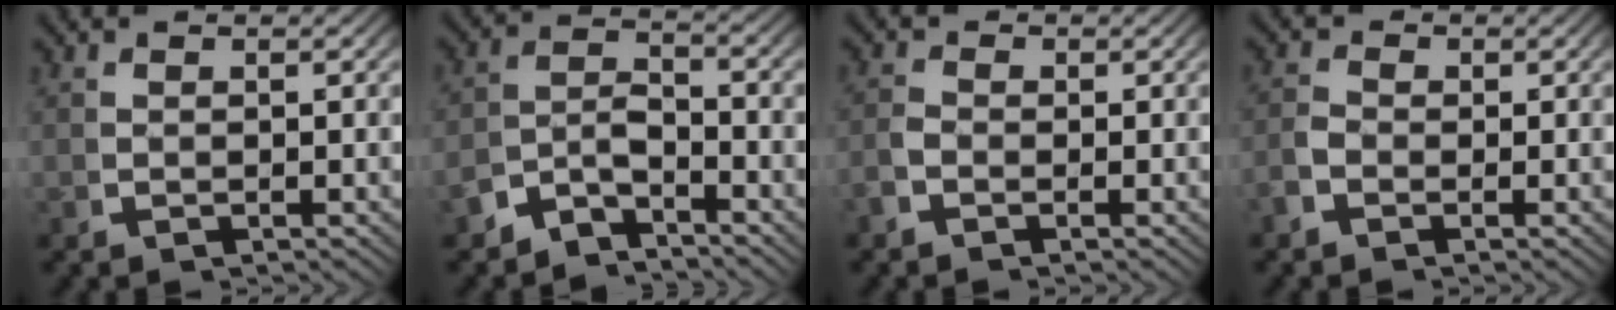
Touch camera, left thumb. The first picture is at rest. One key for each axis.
{"total": 4.5, "fx": -2.8, "fy": 2.6, "fz": 2.3, "tx": -0.042, "ty": -0.018, "tz": -0.049}
{"total": 1.6, "fx": -0.7, "fy": 1.3, "fz": 0.7, "tx": -0.010, "ty": -0.001, "tz": -0.021}
{"total": 2.0, "fx": -0.7, "fy": 1.7, "fz": 0.8, "tx": -0.012, "ty": -0.002, "tz": -0.021}